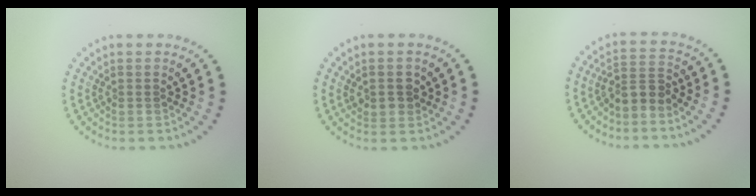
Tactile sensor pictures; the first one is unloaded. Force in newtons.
{"total": 1.9, "press": 1.8, "slide": 0.5}
{"total": 2.5, "press": 1.9, "slide": 1.6}